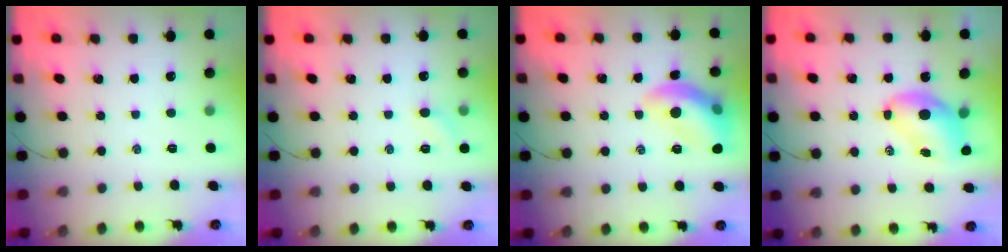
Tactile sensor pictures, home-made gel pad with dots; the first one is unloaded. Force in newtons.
{"total": 4.0, "press": 3.8, "slide": 1.3}
{"total": 14.0, "press": 14.0, "slide": 1.2}
{"total": 7.9, "press": 7.7, "slide": 1.7}